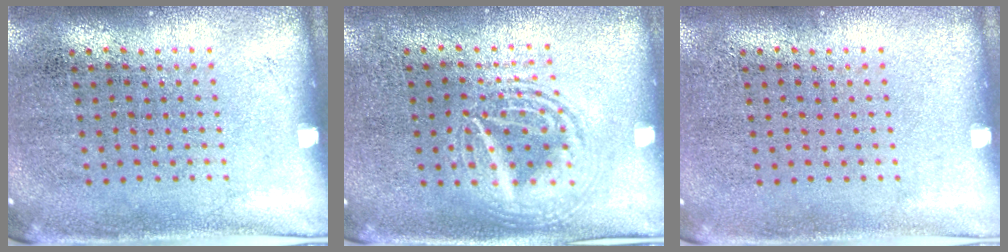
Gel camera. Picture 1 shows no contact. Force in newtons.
{"total": 2.9, "press": 2.9, "slide": 0.4}
{"total": 0.0}